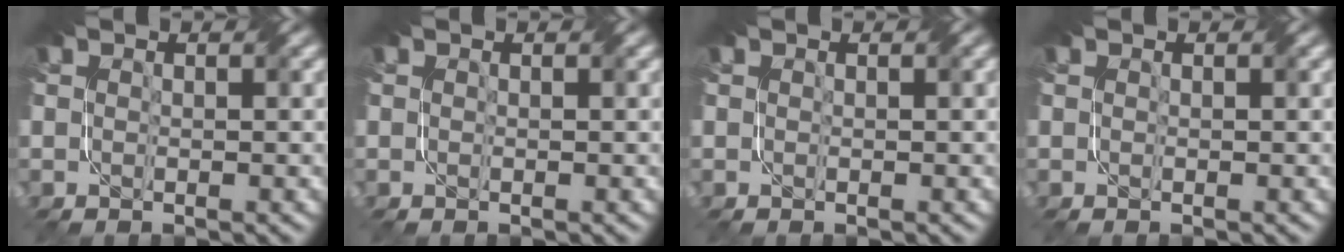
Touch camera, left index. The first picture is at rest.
{"total": 0.0}
{"total": 0.0}
{"total": 0.0}